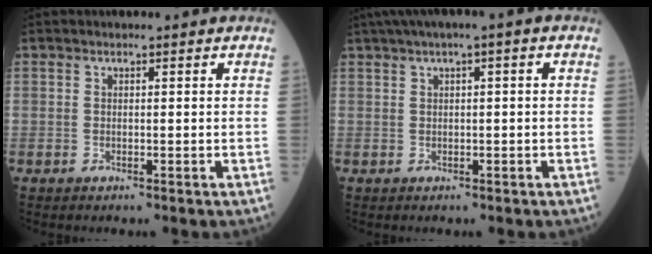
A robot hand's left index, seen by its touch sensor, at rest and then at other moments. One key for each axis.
{"total": 4.7, "fx": 2.1, "fy": 0.2, "fz": 4.2, "tx": -0.074, "ty": 0.021, "tz": 0.034}